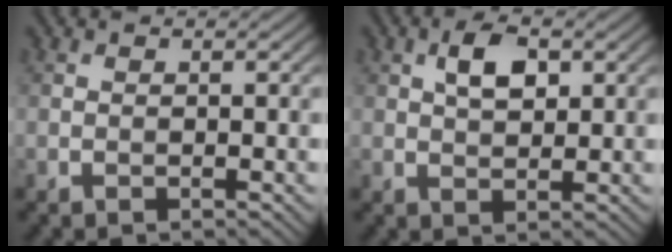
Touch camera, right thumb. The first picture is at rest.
{"total": 4.1, "force": [1.4, 2.1, 3.2], "torque": [-0.063, 0.006, 0.024]}